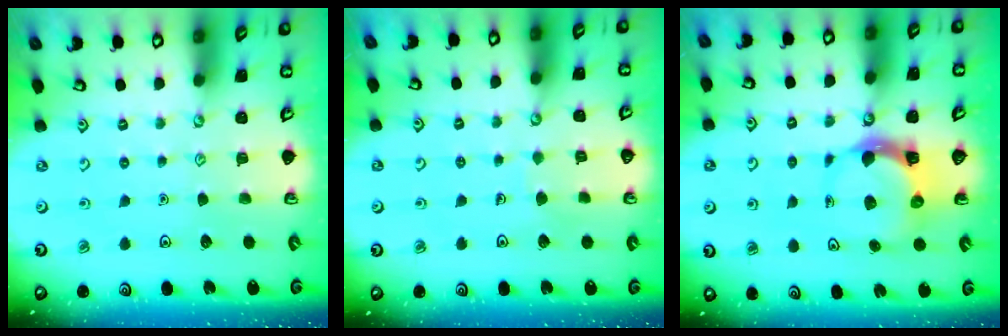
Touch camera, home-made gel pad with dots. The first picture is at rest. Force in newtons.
{"total": 3.6, "press": 3.6, "slide": 0.2}
{"total": 5.1, "press": 5.0, "slide": 0.7}